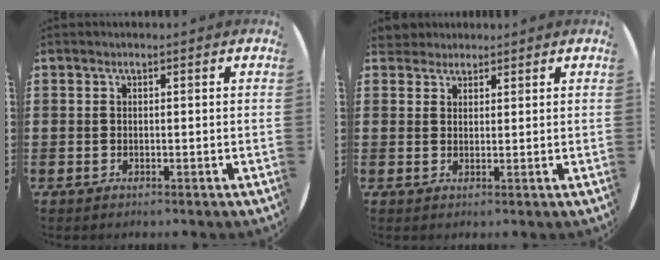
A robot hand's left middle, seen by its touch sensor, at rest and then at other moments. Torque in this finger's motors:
{"motor_torque": [0.16, -0.16, -0.12, -0.02]}